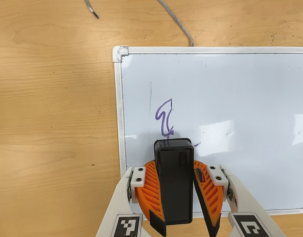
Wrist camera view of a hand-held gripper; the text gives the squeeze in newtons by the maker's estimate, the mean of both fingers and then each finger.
{"total": 10.3, "left": 10.4, "right": 10.2}